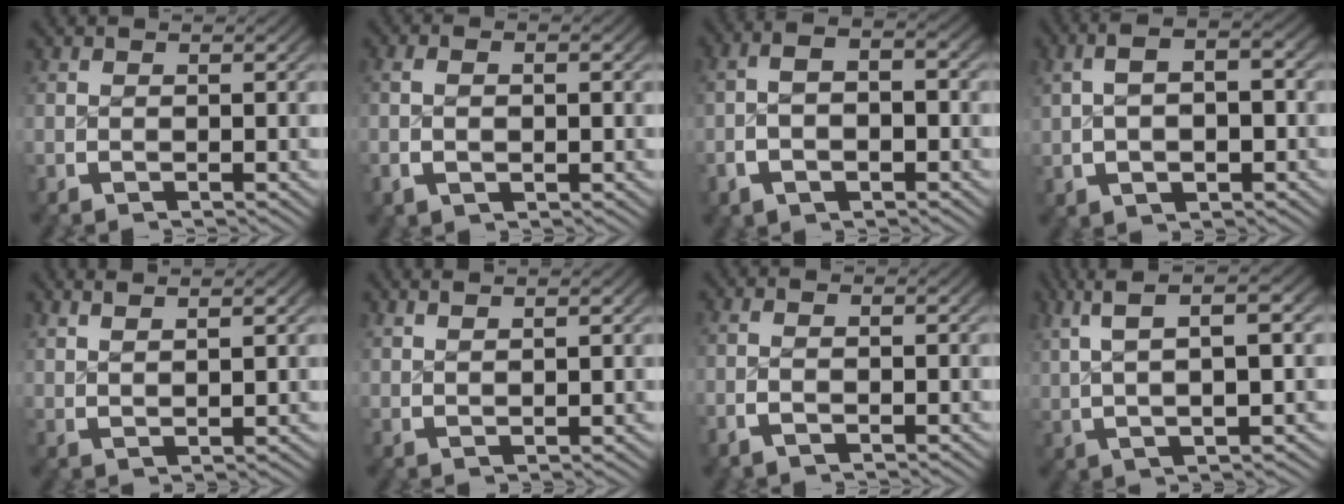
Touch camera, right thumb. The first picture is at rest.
{"total": 2.0, "force": [-0.2, 1.2, 1.6], "torque": [-0.038, 0.000, -0.002]}
{"total": 4.3, "force": [-0.5, 2.4, 3.5], "torque": [-0.061, 0.004, -0.015]}
{"total": 5.3, "force": [0.6, 3.0, 4.4], "torque": [-0.067, 0.011, 0.008]}
{"total": 3.1, "force": [2.8, 0.4, 1.3], "torque": [-0.015, 0.007, 0.057]}
{"total": 2.4, "force": [2.2, 0.1, 0.8], "torque": [-0.007, 0.006, 0.048]}
{"total": 1.1, "force": [-0.6, 0.5, 0.8], "torque": [-0.022, -0.005, -0.008]}
{"total": 8.3, "force": [3.9, 3.0, 6.6], "torque": [-0.107, 0.017, 0.066]}